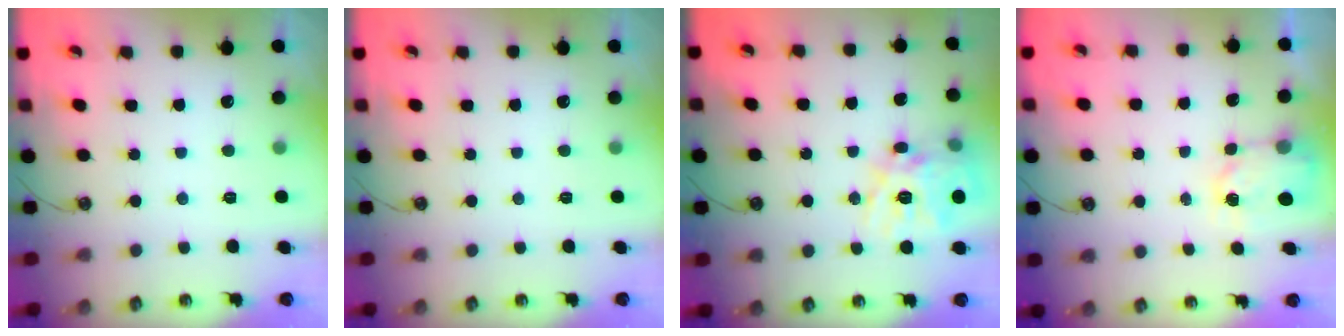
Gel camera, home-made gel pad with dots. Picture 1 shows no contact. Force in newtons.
{"total": 0.0}
{"total": 17.9, "press": 17.8, "slide": 2.3}
{"total": 3.7, "press": 3.6, "slide": 0.5}